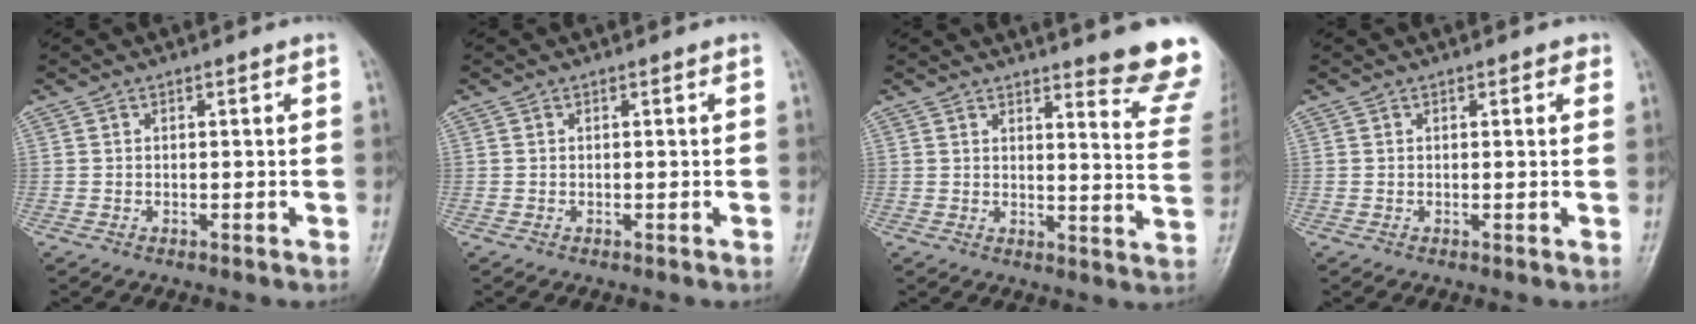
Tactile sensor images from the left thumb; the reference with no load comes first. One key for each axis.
{"total": 0.0}
{"total": 13.3, "fx": 11.2, "fy": 1.7, "fz": 7.0, "tx": -0.059, "ty": -0.102, "tz": 0.119}
{"total": 1.2, "fx": 0.7, "fy": 0.6, "fz": 0.8, "tx": -0.002, "ty": -0.001, "tz": 0.004}